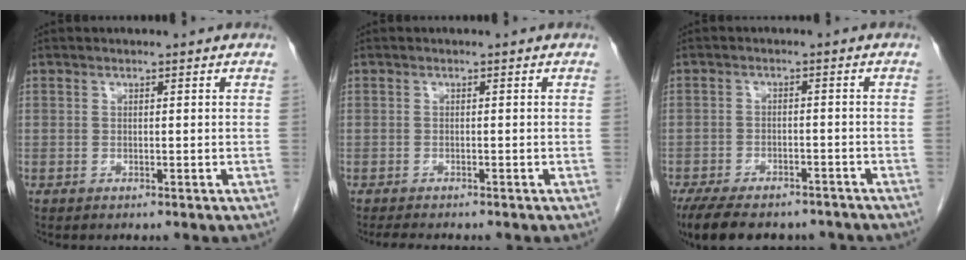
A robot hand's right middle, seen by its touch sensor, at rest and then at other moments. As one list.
[{"total": 3.2, "force": [-2.8, 0.6, 1.5], "torque": [-0.023, -0.007, -0.040]}, {"total": 14.0, "force": [-11.3, 5.3, 6.2], "torque": [-0.128, -0.006, -0.159]}]